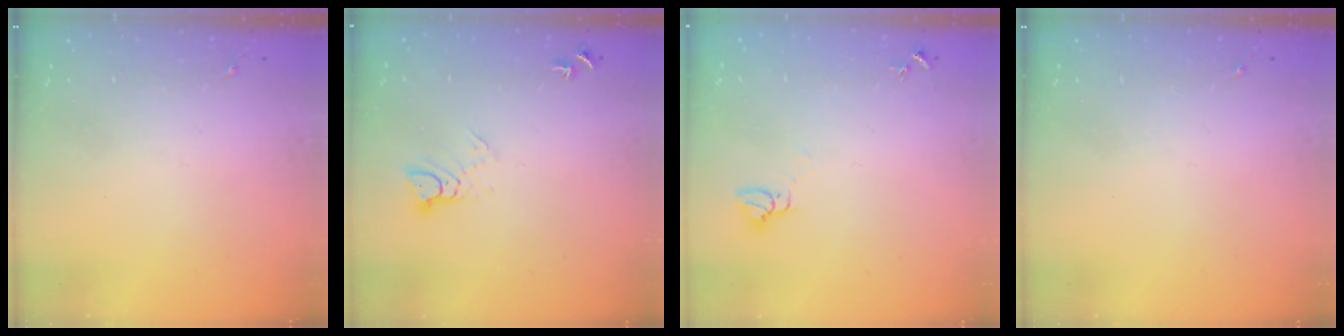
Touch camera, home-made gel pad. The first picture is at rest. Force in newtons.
{"total": 4.6, "press": 4.5, "slide": 0.5}
{"total": 2.8, "press": 2.8, "slide": 0.1}
{"total": 0.0}